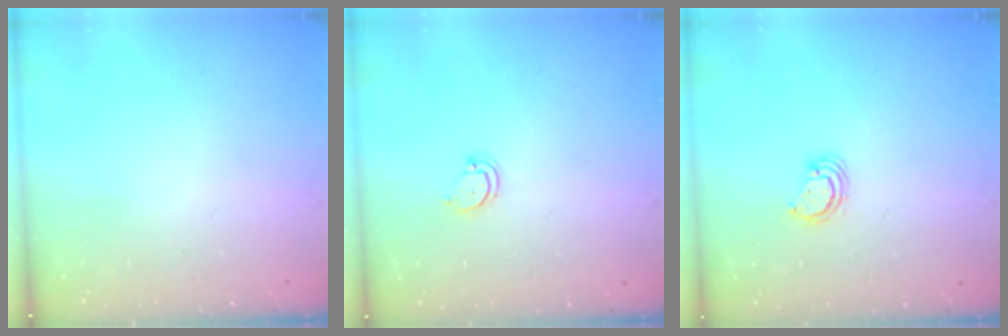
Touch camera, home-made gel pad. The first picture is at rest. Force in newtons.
{"total": 2.8, "press": 2.8, "slide": 0.2}
{"total": 2.9, "press": 2.9, "slide": 0.3}